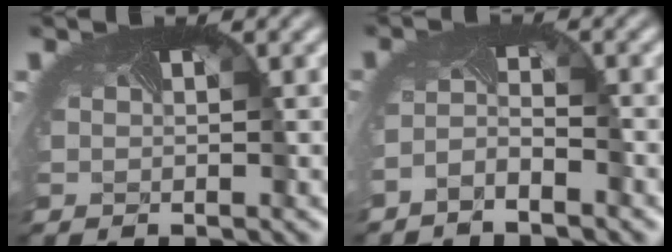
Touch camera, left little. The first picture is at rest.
{"total": 2.0, "force": [-1.9, -0.1, 0.6], "torque": [-0.024, -0.004, -0.041]}